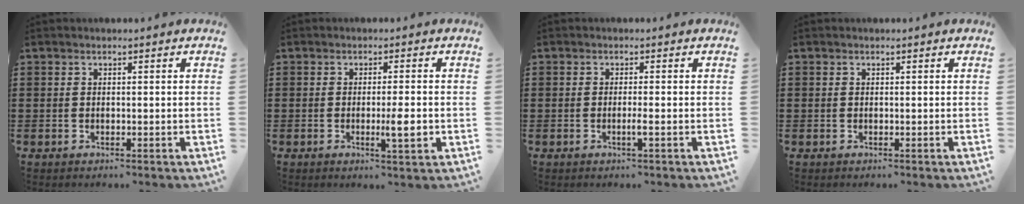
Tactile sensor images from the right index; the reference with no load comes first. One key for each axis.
{"total": 4.5, "fx": -1.0, "fy": 0.5, "fz": 4.3, "tx": -0.072, "ty": -0.005, "tz": -0.017}
{"total": 1.5, "fx": -0.6, "fy": -0.2, "fz": 1.4, "tx": -0.023, "ty": -0.005, "tz": -0.010}
{"total": 0.6, "fx": 0.0, "fy": 0.6, "fz": -0.1, "tx": 0.000, "ty": 0.005, "tz": -0.002}